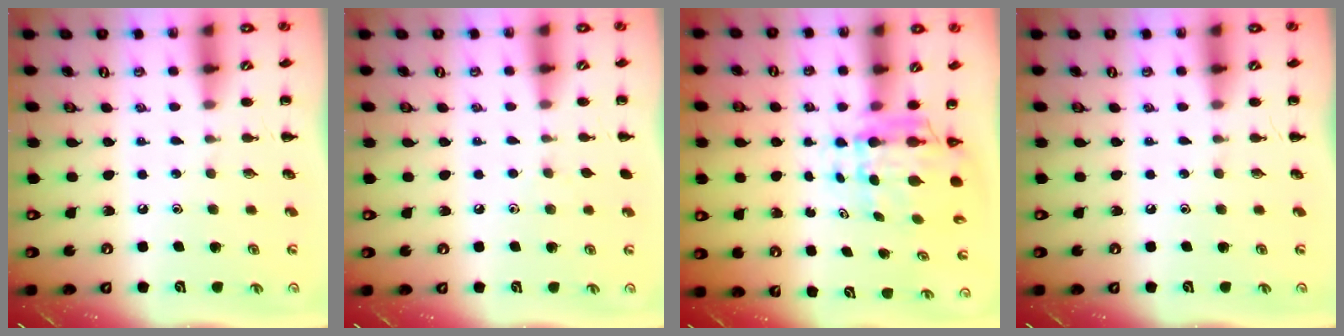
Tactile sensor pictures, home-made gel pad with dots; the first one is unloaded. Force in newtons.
{"total": 2.9, "press": 2.7, "slide": 1.2}
{"total": 5.8, "press": 5.3, "slide": 2.3}
{"total": 0.0}